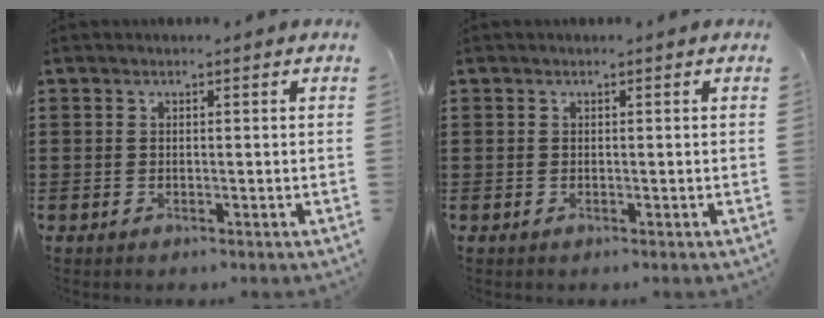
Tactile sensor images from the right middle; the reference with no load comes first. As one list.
[{"total": 0.0}]